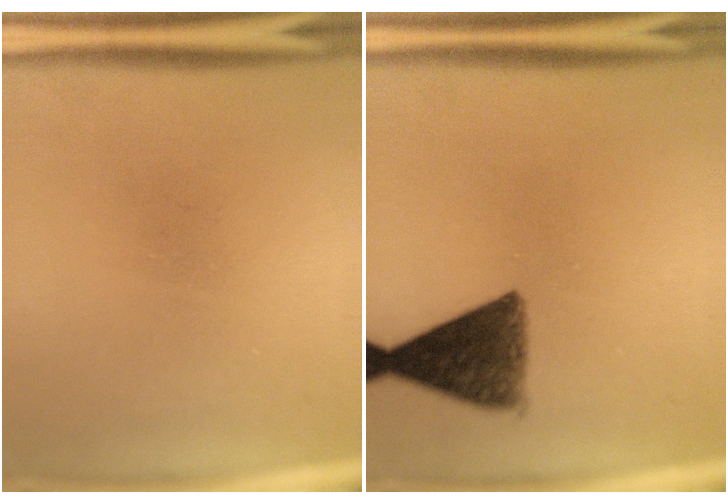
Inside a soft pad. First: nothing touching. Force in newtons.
{"total": 9.3}